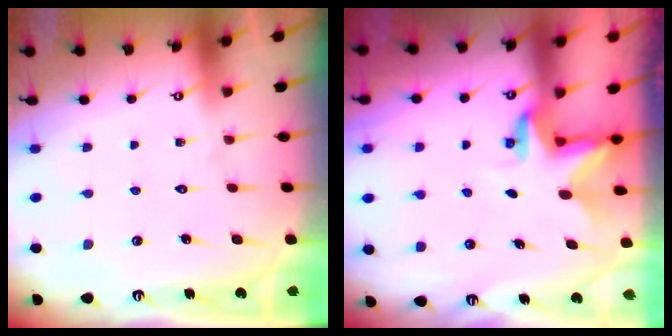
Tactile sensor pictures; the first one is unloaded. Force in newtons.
{"total": 2.8, "press": 2.8, "slide": 0.2}